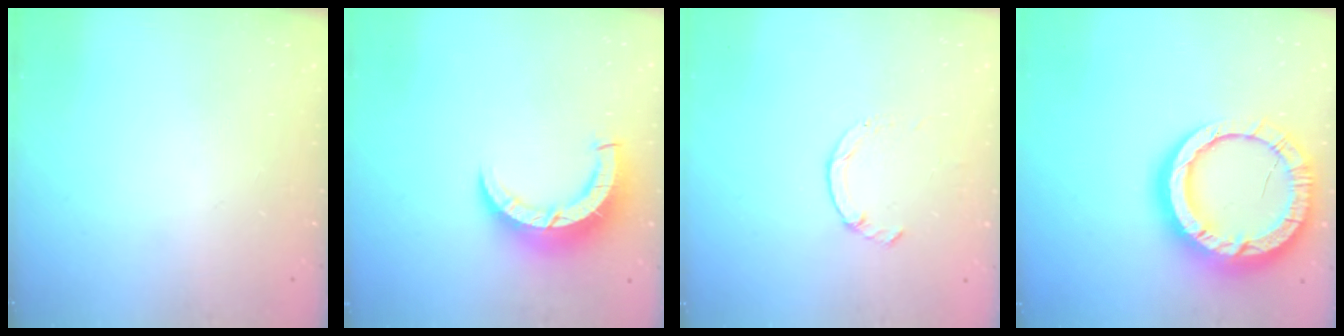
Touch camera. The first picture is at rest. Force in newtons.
{"total": 8.8, "press": 8.8, "slide": 1.1}
{"total": 1.0, "press": 1.0, "slide": 0.3}
{"total": 21.5, "press": 21.5, "slide": 1.8}